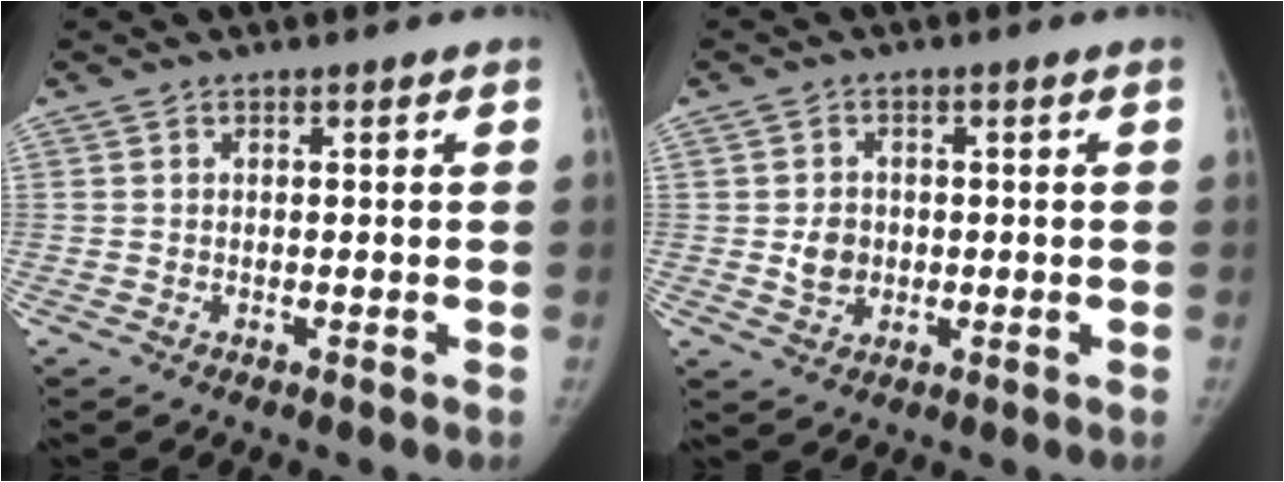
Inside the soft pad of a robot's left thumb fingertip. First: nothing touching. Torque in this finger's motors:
{"motor_torque": [-0.01, 0.03, 0.20, -0.13, 0.03]}